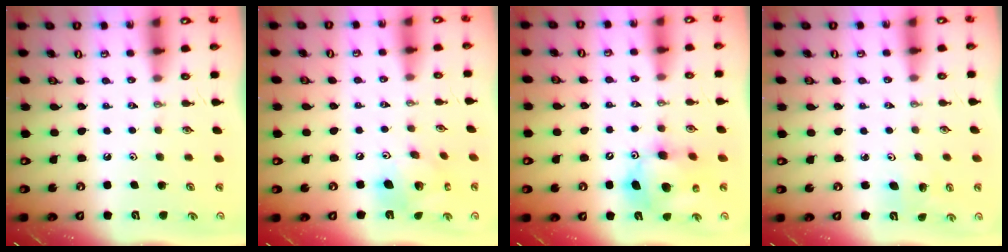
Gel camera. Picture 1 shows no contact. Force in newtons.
{"total": 15.4, "press": 15.2, "slide": 1.8}
{"total": 13.2, "press": 12.9, "slide": 2.5}
{"total": 2.5, "press": 2.5, "slide": 0.1}